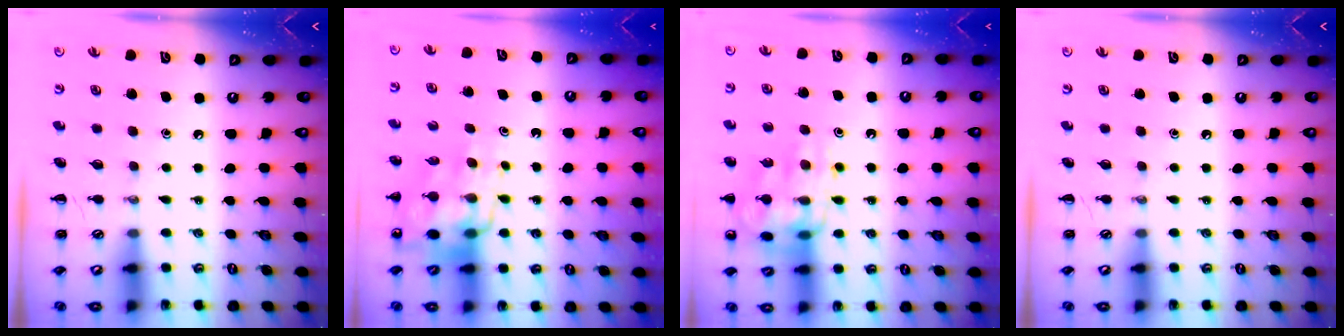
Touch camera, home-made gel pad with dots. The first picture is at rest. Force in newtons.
{"total": 14.7, "press": 14.2, "slide": 3.9}
{"total": 15.5, "press": 15.4, "slide": 1.7}
{"total": 0.0}